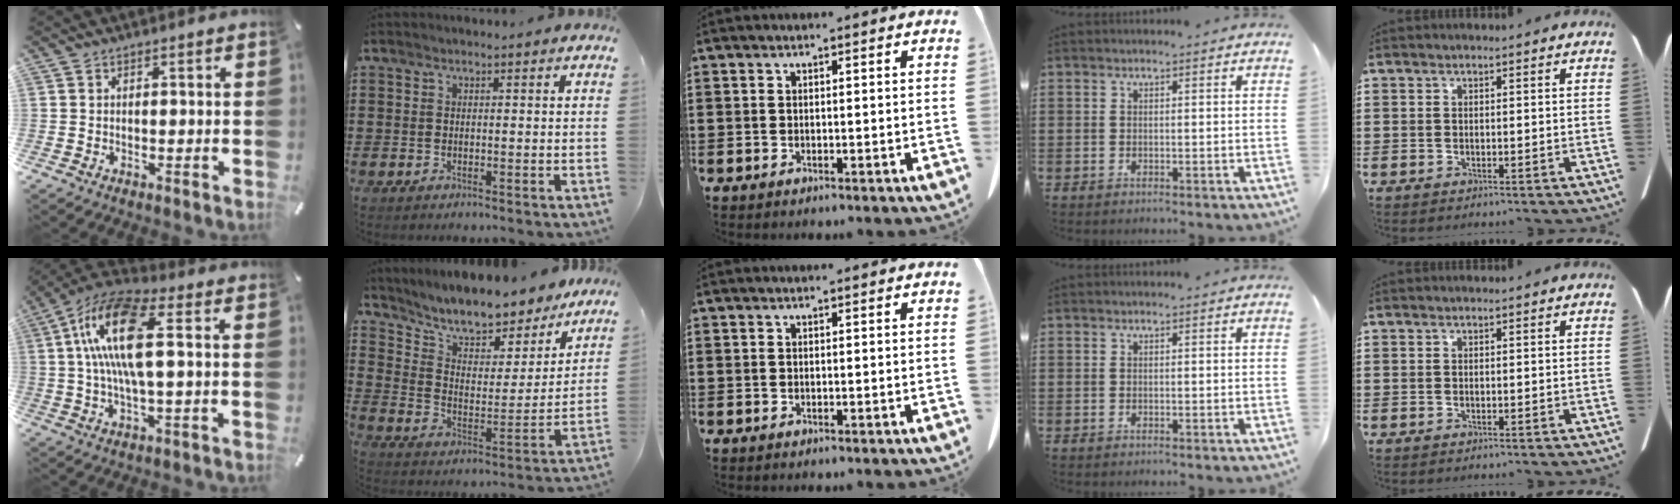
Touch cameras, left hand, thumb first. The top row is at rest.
{"thumb": {"total": 15.8, "force": [2.3, 6.0, 14.4], "torque": [-0.303, -0.006, 0.034]}, "index": {"total": 8.9, "force": [8.4, 1.6, 2.6], "torque": [-0.076, -0.065, 0.143]}}